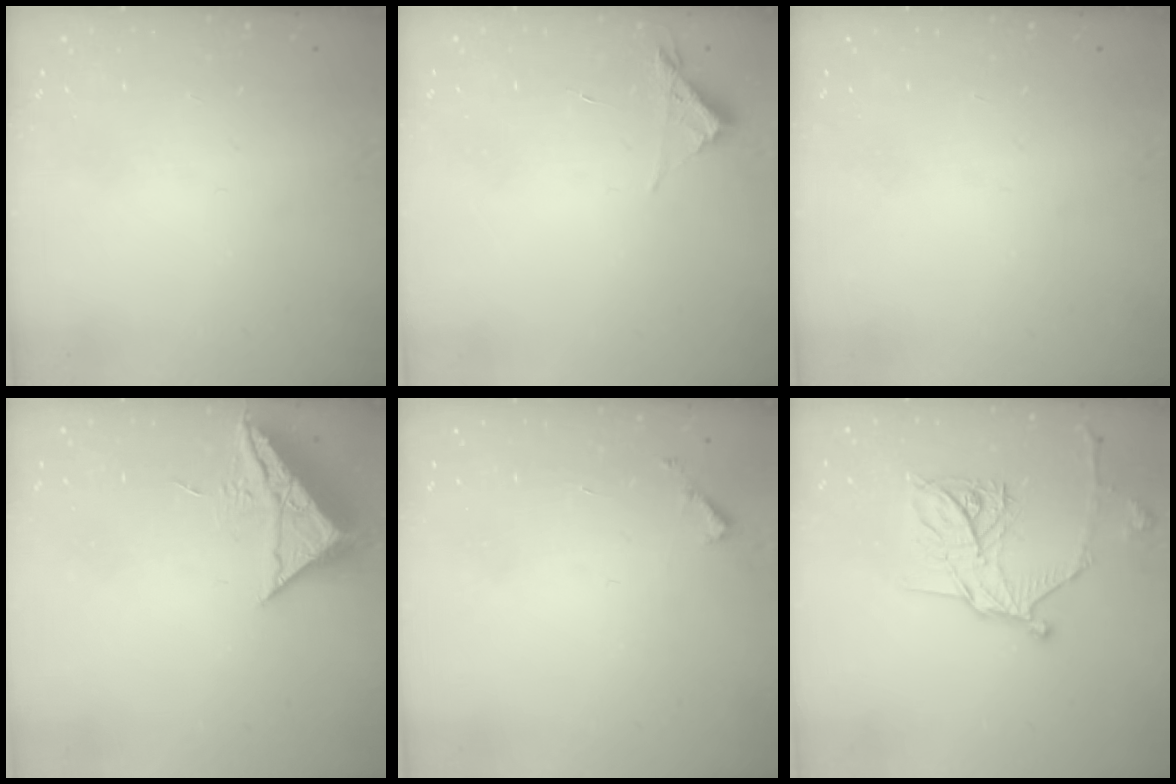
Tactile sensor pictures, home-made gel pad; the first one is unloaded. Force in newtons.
{"total": 3.0, "press": 3.0, "slide": 0.3}
{"total": 0.0}
{"total": 10.0, "press": 9.9, "slide": 0.8}
{"total": 3.6, "press": 3.6, "slide": 0.3}
{"total": 16.7, "press": 16.6, "slide": 0.6}